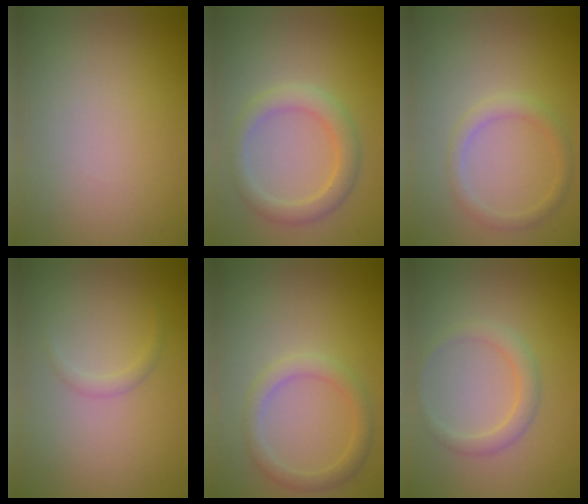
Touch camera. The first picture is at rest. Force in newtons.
{"total": 3.0, "press": 3.0, "slide": 0.1}
{"total": 1.7, "press": 1.7, "slide": 0.1}
{"total": 0.8, "press": 0.8, "slide": 0.1}
{"total": 2.3, "press": 2.3, "slide": 0.0}
{"total": 1.9, "press": 1.9, "slide": 0.1}